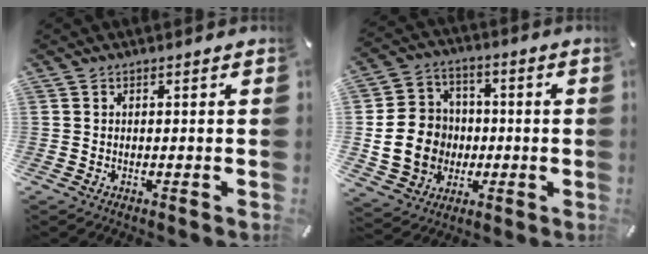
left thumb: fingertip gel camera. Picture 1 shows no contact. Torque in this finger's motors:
{"motor_torque": [0.47, 0.53, 0.28, 0.04, 0.31]}